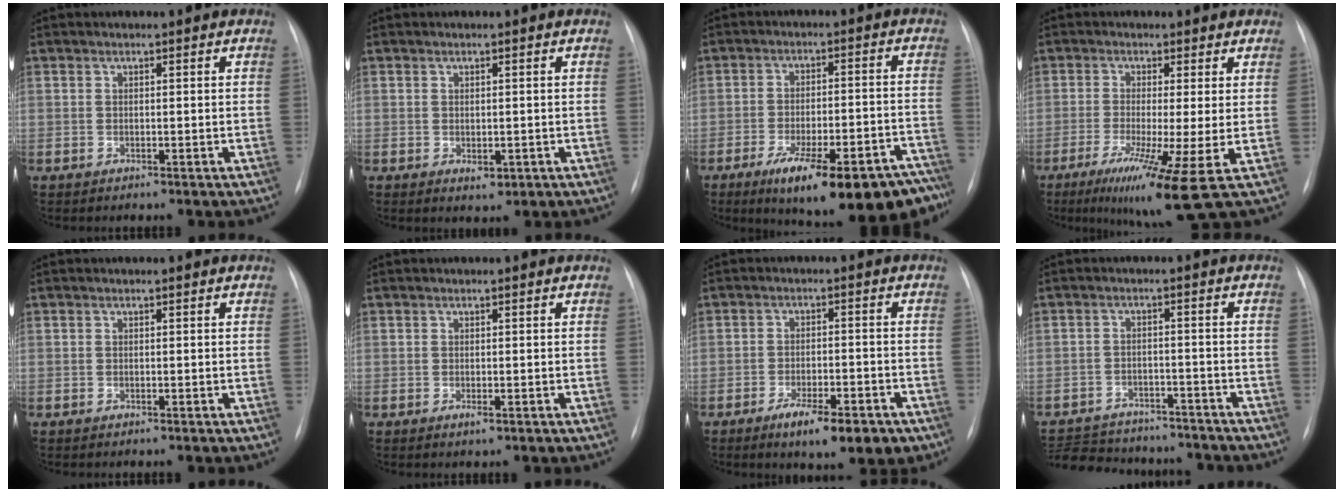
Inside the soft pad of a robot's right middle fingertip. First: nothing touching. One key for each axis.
{"total": 1.7, "fx": -0.5, "fy": 1.0, "fz": 1.3, "tx": -0.018, "ty": -0.003, "tz": -0.001}
{"total": 21.0, "fx": -15.4, "fy": 4.9, "fz": 13.4, "tx": -0.123, "ty": 0.019, "tz": -0.216}
{"total": 10.1, "fx": -4.4, "fy": -1.2, "fz": 9.0, "tx": -0.159, "ty": -0.035, "tz": -0.077}
{"total": 0.0}
{"total": 0.7, "fx": -0.3, "fy": 0.1, "fz": 0.6, "tx": -0.011, "ty": -0.002, "tz": -0.006}
{"total": 8.8, "fx": -5.4, "fy": 2.5, "fz": 6.5, "tx": -0.092, "ty": -0.007, "tz": -0.076}
{"total": 16.9, "fx": -15.1, "fy": 5.5, "fz": 5.0, "tx": -0.127, "ty": 0.002, "tz": -0.207}